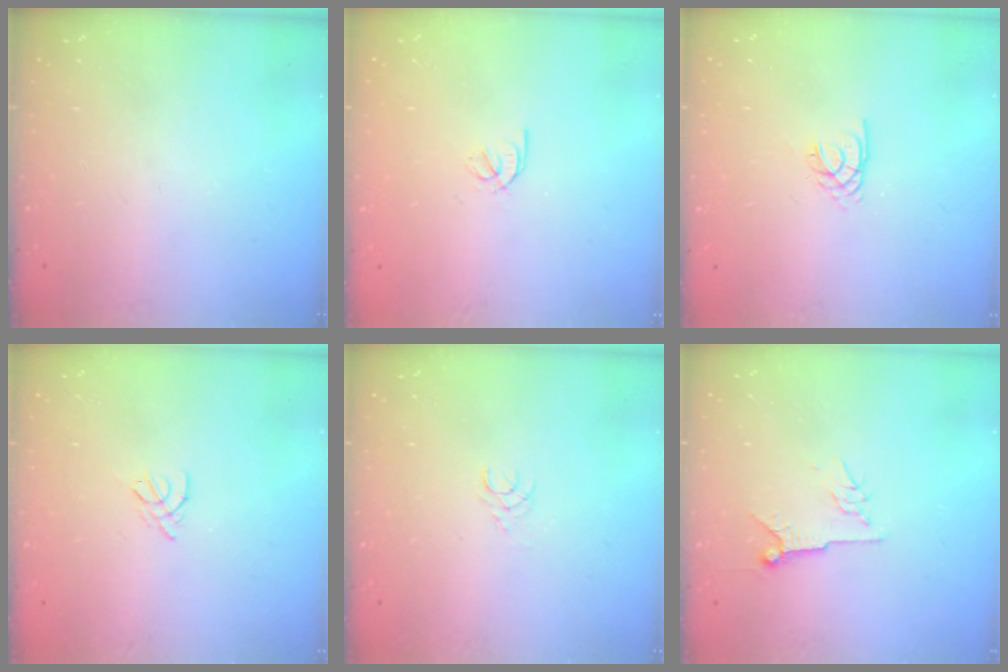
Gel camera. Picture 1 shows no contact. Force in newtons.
{"total": 1.6, "press": 1.6, "slide": 0.3}
{"total": 2.2, "press": 2.2, "slide": 0.3}
{"total": 2.0, "press": 1.9, "slide": 0.5}
{"total": 2.4, "press": 2.4, "slide": 0.3}
{"total": 6.6, "press": 6.5, "slide": 1.1}